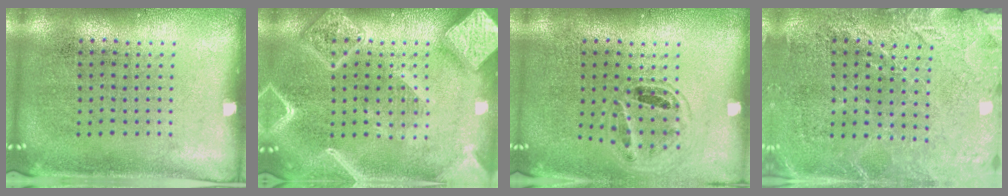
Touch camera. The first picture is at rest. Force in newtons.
{"total": 4.0, "press": 4.0, "slide": 0.5}
{"total": 1.0, "press": 1.0, "slide": 0.1}
{"total": 2.8, "press": 2.7, "slide": 0.6}